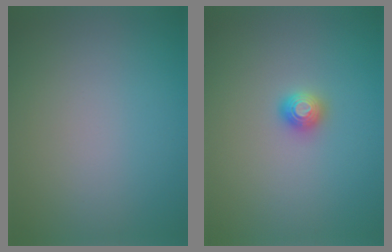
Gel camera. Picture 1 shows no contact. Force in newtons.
{"total": 1.2, "press": 1.2, "slide": 0.3}